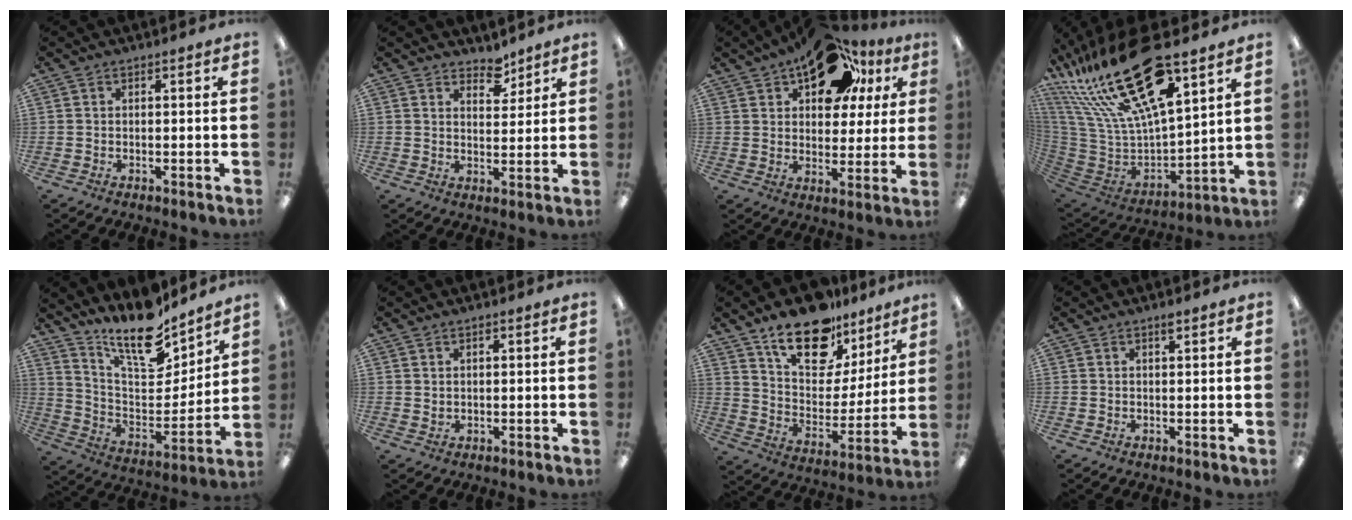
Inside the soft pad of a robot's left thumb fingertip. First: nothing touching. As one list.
[{"total": 5.1, "force": [4.3, 2.3, 1.2], "torque": [-0.003, -0.031, 0.075]}, {"total": 19.9, "force": [11.8, 10.9, 11.8], "torque": [-0.173, -0.047, 0.202]}, {"total": 29.0, "force": [20.2, 8.9, 18.9], "torque": [-0.384, -0.131, 0.343]}, {"total": 16.8, "force": [14.5, 4.8, 7.1], "torque": [-0.132, -0.116, 0.253]}, {"total": 0.8, "force": [0.6, 0.6, 0.2], "torque": [-0.006, 0.002, 0.010]}, {"total": 19.6, "force": [13.9, 10.0, 9.4], "torque": [-0.151, -0.085, 0.246]}, {"total": 1.3, "force": [1.0, 0.2, 0.8], "torque": [-0.011, -0.003, 0.015]}]